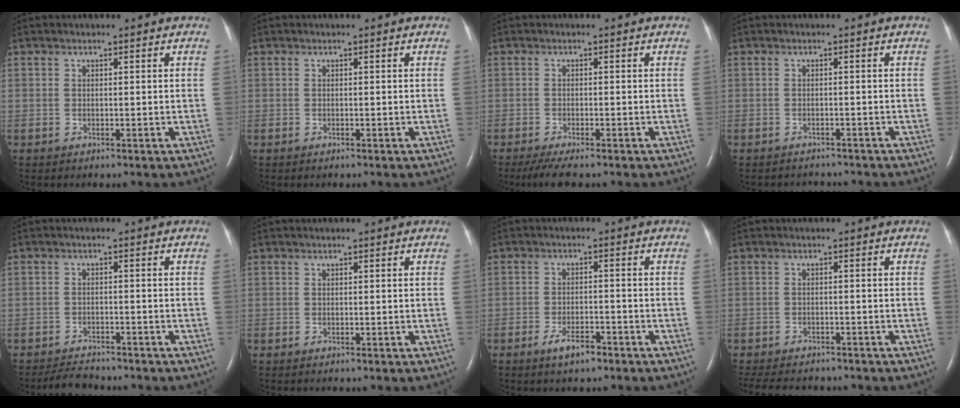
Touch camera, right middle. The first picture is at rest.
{"total": 0.0}
{"total": 4.2, "force": [-3.2, 0.6, 2.6], "torque": [-0.048, -0.011, -0.052]}
{"total": 2.8, "force": [-2.7, 0.6, -0.2], "torque": [0.003, -0.006, -0.037]}
{"total": 3.5, "force": [-3.3, 0.8, 0.5], "torque": [-0.016, -0.012, -0.056]}
{"total": 0.0}
{"total": 4.8, "force": [-3.3, 1.3, 3.2], "torque": [-0.067, -0.002, -0.056]}
{"total": 10.1, "force": [-8.7, 3.4, 3.7], "torque": [-0.075, -0.008, -0.116]}